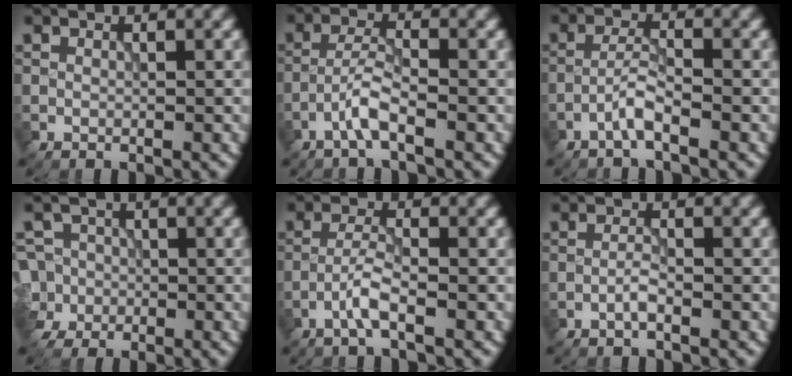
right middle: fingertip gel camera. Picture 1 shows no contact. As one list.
[{"total": 2.8, "force": [-1.7, 0.4, 2.2], "torque": [-0.046, 0.010, -0.040]}, {"total": 2.3, "force": [-1.5, 0.2, 1.7], "torque": [-0.035, 0.010, -0.035]}, {"total": 6.8, "force": [-2.9, 5.9, 1.9], "torque": [-0.042, -0.001, -0.075]}, {"total": 2.4, "force": [-1.4, 0.3, 2.0], "torque": [-0.043, 0.009, -0.034]}, {"total": 1.3, "force": [-0.7, 0.2, 1.1], "torque": [-0.020, 0.005, -0.017]}]